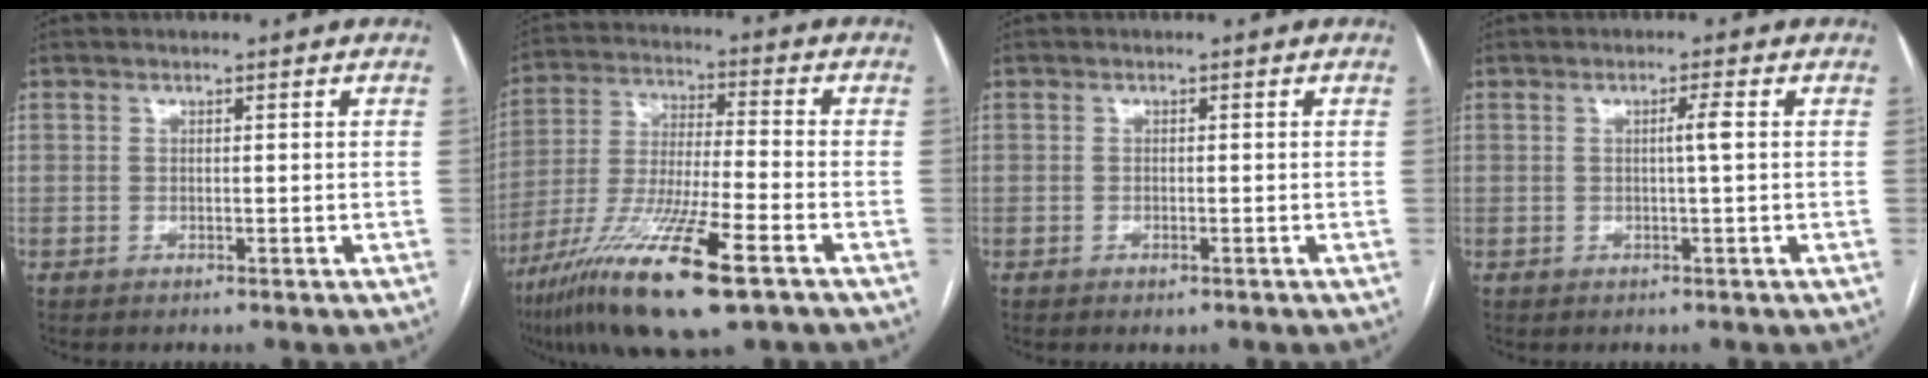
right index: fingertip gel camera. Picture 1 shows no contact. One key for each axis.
{"total": 18.0, "fx": -10.1, "fy": 1.7, "fz": 14.8, "tx": -0.293, "ty": -0.044, "tz": -0.182}
{"total": 0.9, "fx": -0.5, "fy": 0.3, "fz": 0.6, "tx": -0.010, "ty": -0.001, "tz": -0.003}
{"total": 2.1, "fx": 0.2, "fy": -0.4, "fz": 2.0, "tx": -0.035, "ty": 0.000, "tz": 0.003}